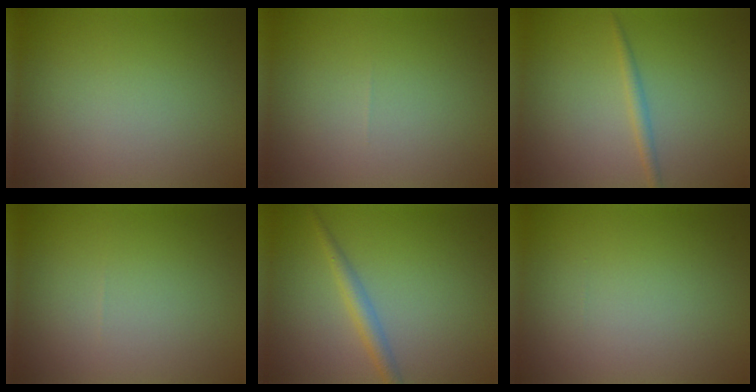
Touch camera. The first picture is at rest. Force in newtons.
{"total": 0.0}
{"total": 1.2, "press": 1.2, "slide": 0.1}
{"total": 0.0}
{"total": 2.0, "press": 2.0, "slide": 0.0}
{"total": 0.0}